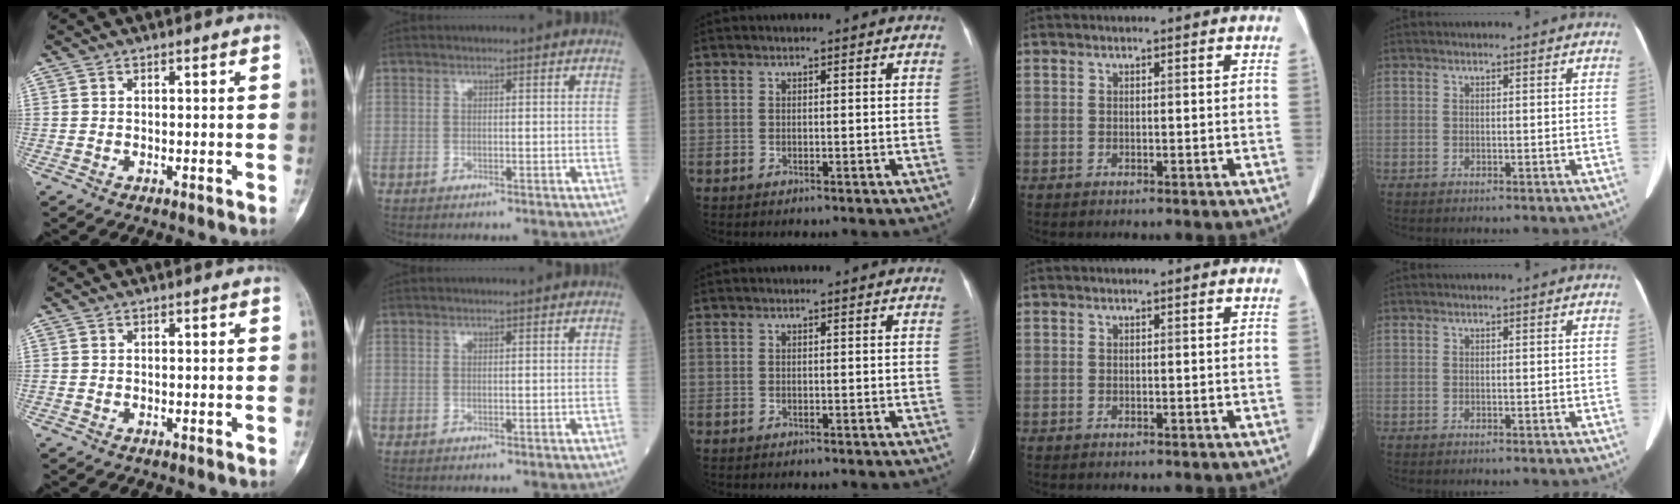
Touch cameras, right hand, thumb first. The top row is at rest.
{}